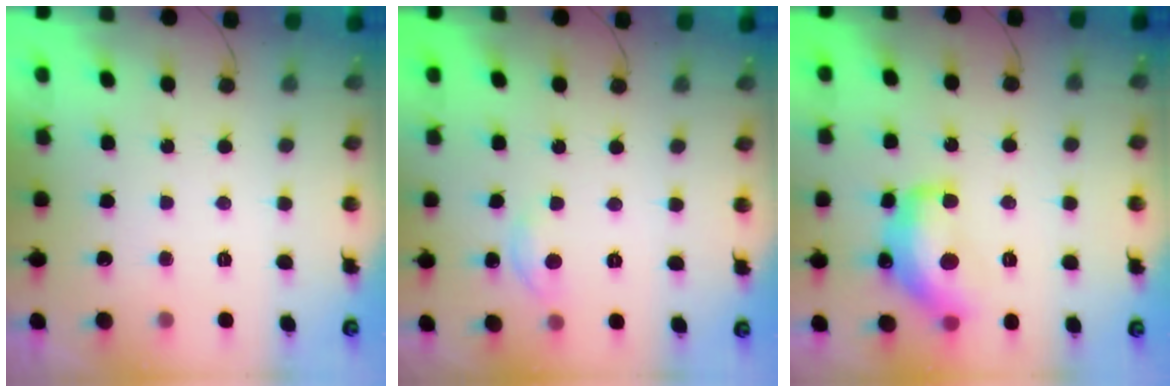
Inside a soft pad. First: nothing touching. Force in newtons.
{"total": 2.9, "press": 2.9, "slide": 0.3}
{"total": 14.7, "press": 14.7, "slide": 1.1}